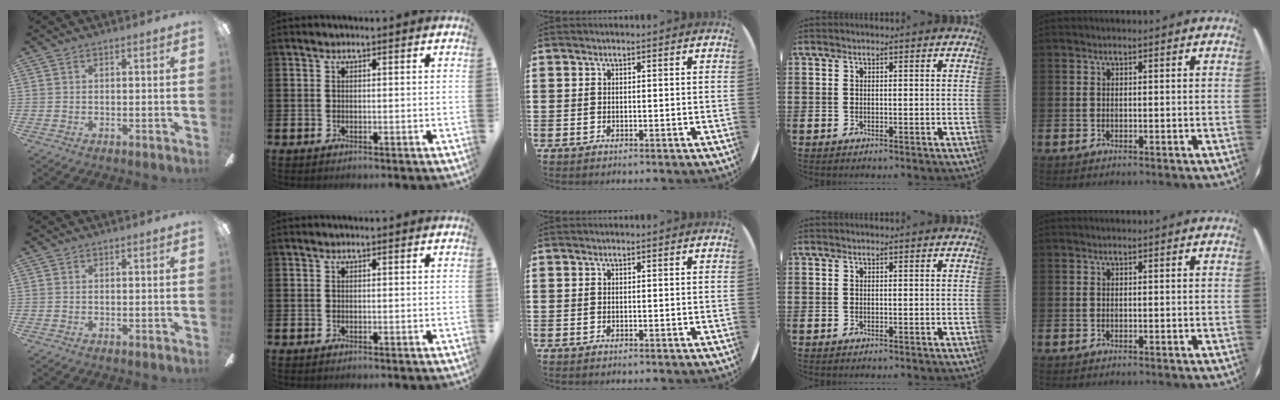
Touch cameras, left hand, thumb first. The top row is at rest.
{}